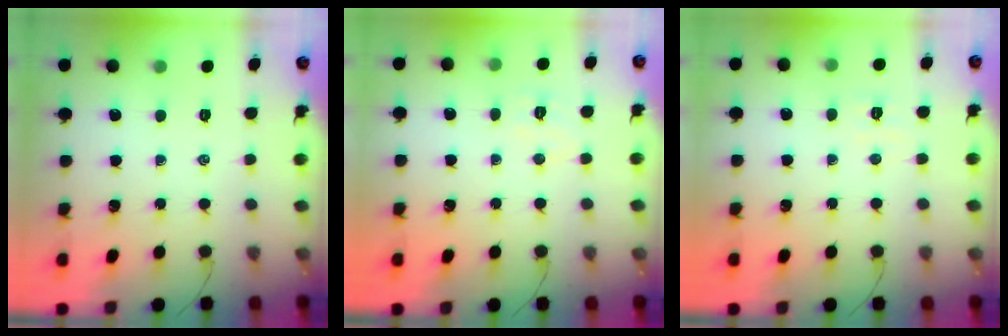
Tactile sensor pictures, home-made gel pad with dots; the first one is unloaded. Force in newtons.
{"total": 5.5, "press": 5.4, "slide": 1.2}
{"total": 4.1, "press": 4.0, "slide": 0.9}